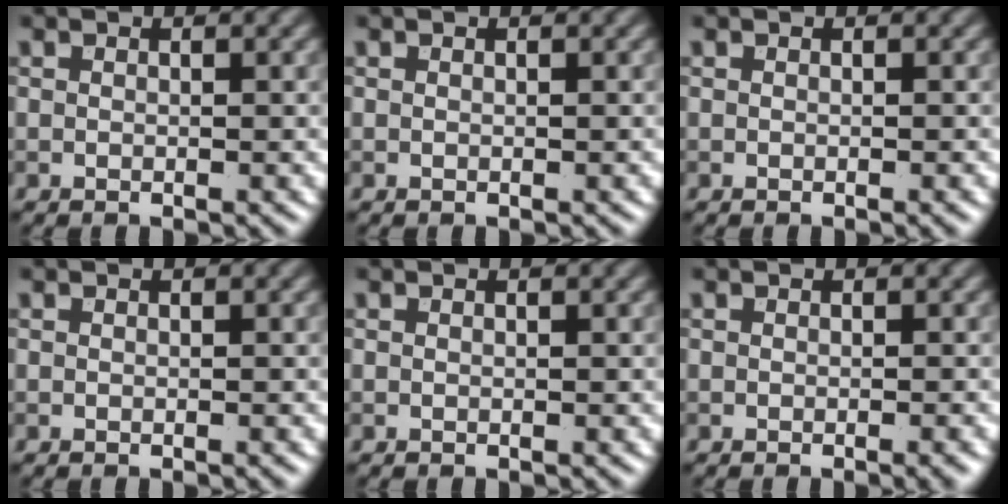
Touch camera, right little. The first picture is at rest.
{"total": 0.0}
{"total": 0.0}
{"total": 0.0}
{"total": 0.0}
{"total": 1.2, "force": [-0.4, 0.3, 1.1], "torque": [-0.009, -0.002, -0.008]}